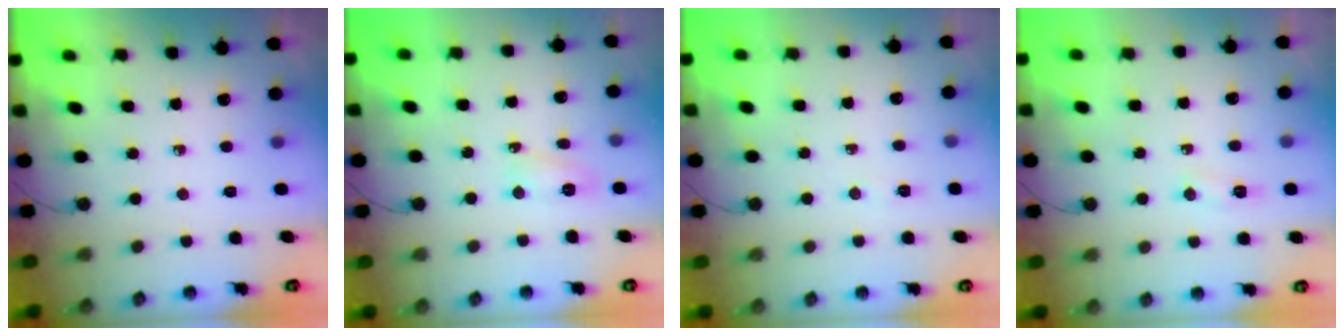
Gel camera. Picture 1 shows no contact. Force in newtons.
{"total": 5.5, "press": 5.5, "slide": 0.5}
{"total": 3.5, "press": 3.5, "slide": 0.6}
{"total": 4.9, "press": 4.9, "slide": 0.5}